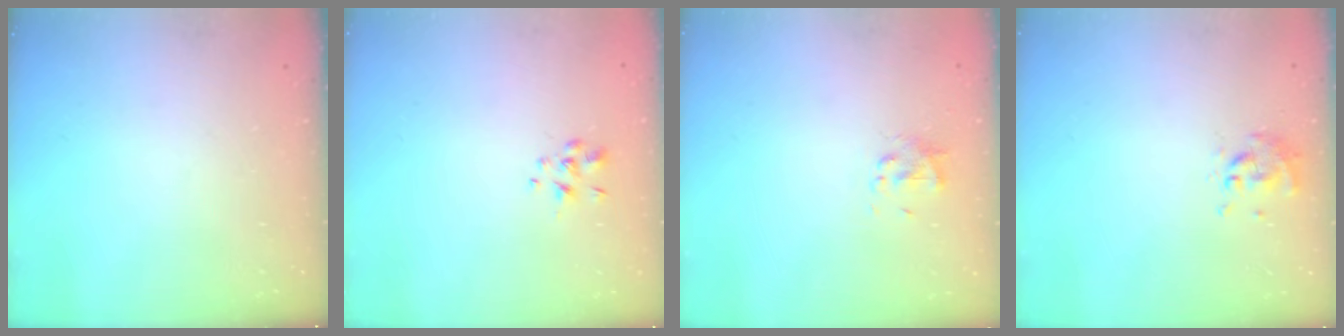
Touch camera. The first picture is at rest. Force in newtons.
{"total": 1.6, "press": 1.5, "slide": 0.6}
{"total": 2.8, "press": 2.7, "slide": 0.7}
{"total": 0.5, "press": 0.5, "slide": 0.2}